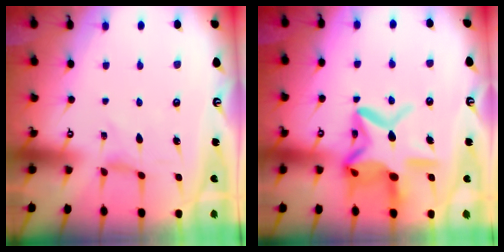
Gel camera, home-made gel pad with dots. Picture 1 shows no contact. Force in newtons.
{"total": 17.6, "press": 17.5, "slide": 1.5}